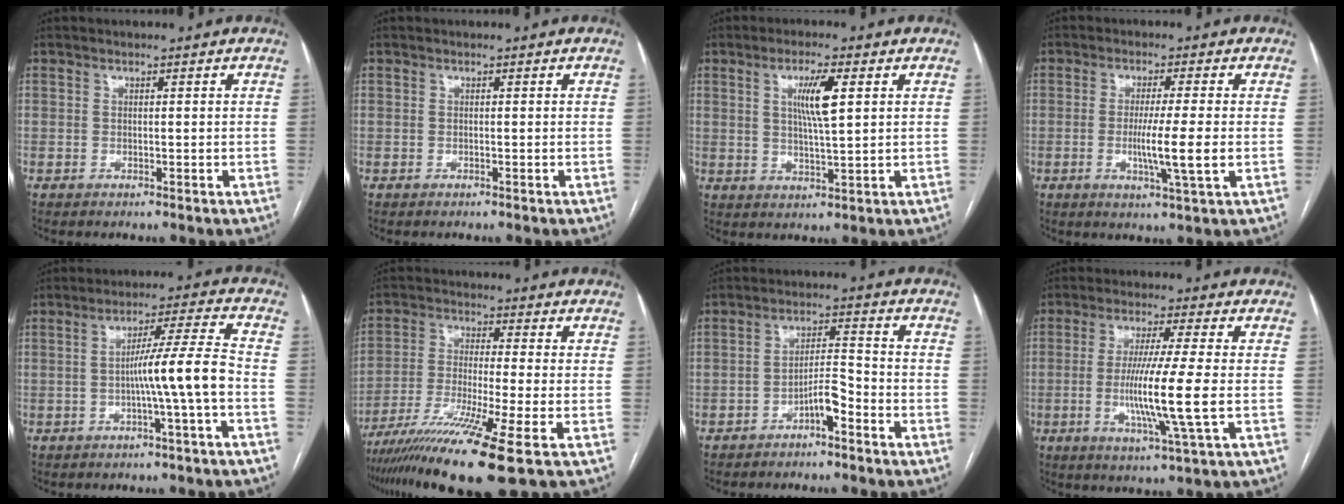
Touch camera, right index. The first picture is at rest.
{"total": 0.0}
{"total": 6.2, "force": [1.9, 0.5, 5.9], "torque": [-0.110, 0.000, 0.035]}
{"total": 6.9, "force": [-1.1, -0.7, 6.8], "torque": [-0.123, -0.018, -0.021]}
{"total": 7.9, "force": [-2.0, -1.4, 7.5], "torque": [-0.123, 0.015, -0.030]}
{"total": 13.4, "force": [-8.4, -1.7, 10.3], "torque": [-0.201, -0.040, -0.147]}
{"total": 4.5, "force": [-2.8, 0.8, 3.4], "torque": [-0.059, 0.012, -0.049]}
{"total": 10.8, "force": [-1.6, -1.1, 10.6], "torque": [-0.205, -0.021, -0.032]}